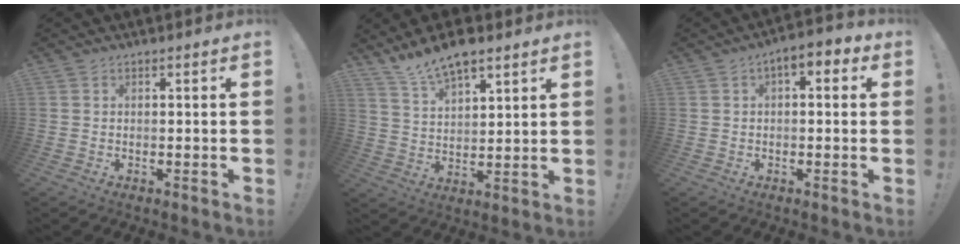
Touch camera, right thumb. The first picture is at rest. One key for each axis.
{"total": 9.9, "fx": 8.1, "fy": 3.4, "fz": 4.5, "tx": -0.084, "ty": -0.048, "tz": 0.152}
{"total": 4.1, "fx": 0.6, "fy": 2.3, "fz": 3.3, "tx": -0.041, "ty": 0.000, "tz": 0.006}